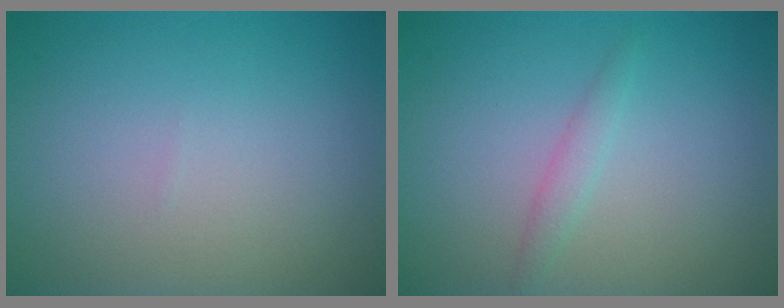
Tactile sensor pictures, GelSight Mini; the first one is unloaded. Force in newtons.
{"total": 1.2, "press": 1.2, "slide": 0.1}